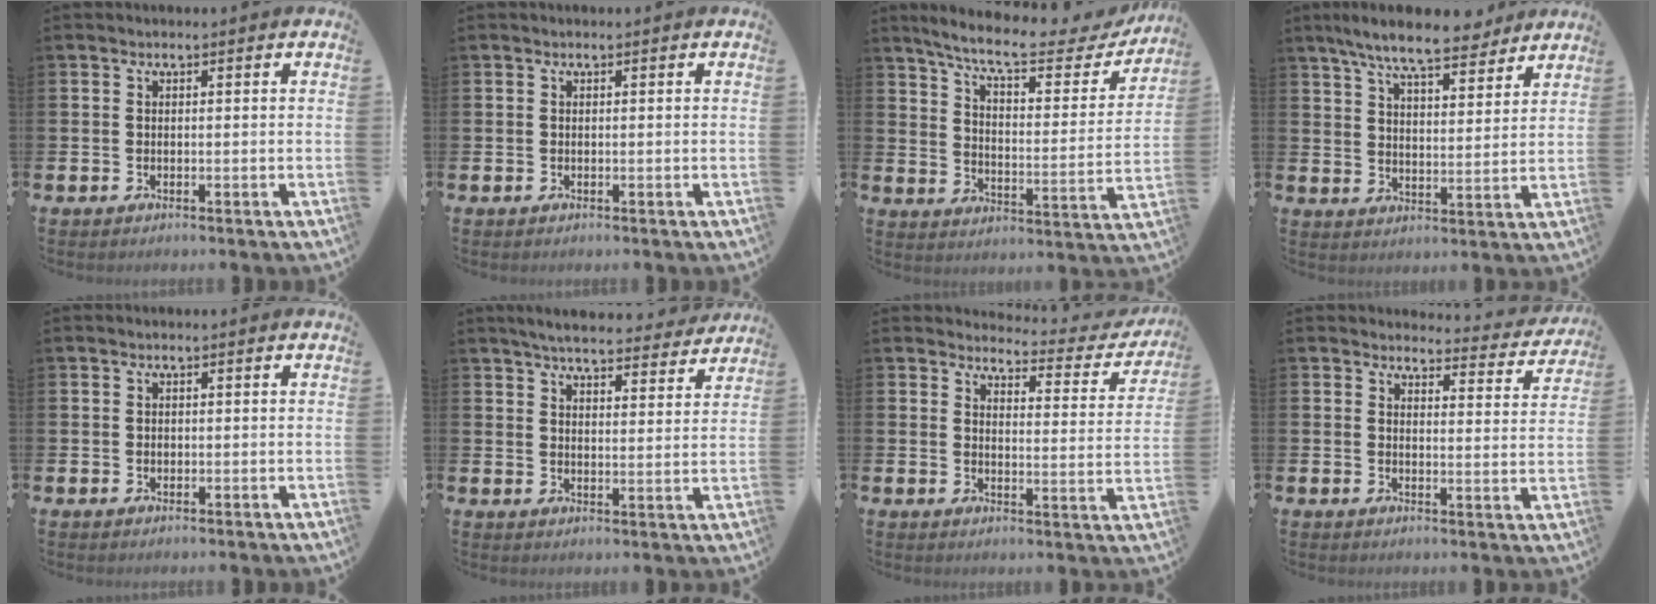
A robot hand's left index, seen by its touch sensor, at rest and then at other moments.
{"total": 0.0}
{"total": 9.3, "force": [8.0, 1.7, 4.3], "torque": [-0.109, -0.047, 0.133]}
{"total": 9.1, "force": [8.2, 1.5, 3.7], "torque": [-0.083, -0.038, 0.147]}
{"total": 0.6, "force": [0.1, 0.5, 0.2], "torque": [0.002, 0.002, -0.002]}
{"total": 5.6, "force": [5.4, 0.7, 1.4], "torque": [-0.030, -0.032, 0.093]}
{"total": 3.0, "force": [2.7, 1.1, 0.6], "torque": [-0.013, -0.032, 0.036]}
{"total": 3.0, "force": [2.9, 0.7, 0.2], "torque": [-0.002, -0.029, 0.044]}